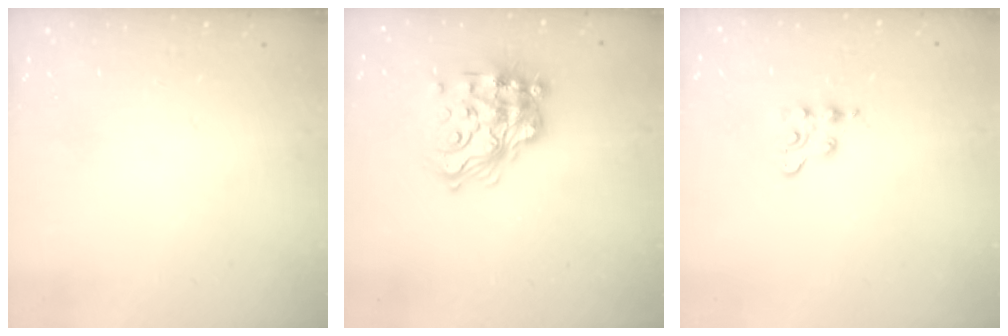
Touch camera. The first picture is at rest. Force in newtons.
{"total": 17.2, "press": 17.1, "slide": 1.4}
{"total": 3.7, "press": 3.6, "slide": 0.5}